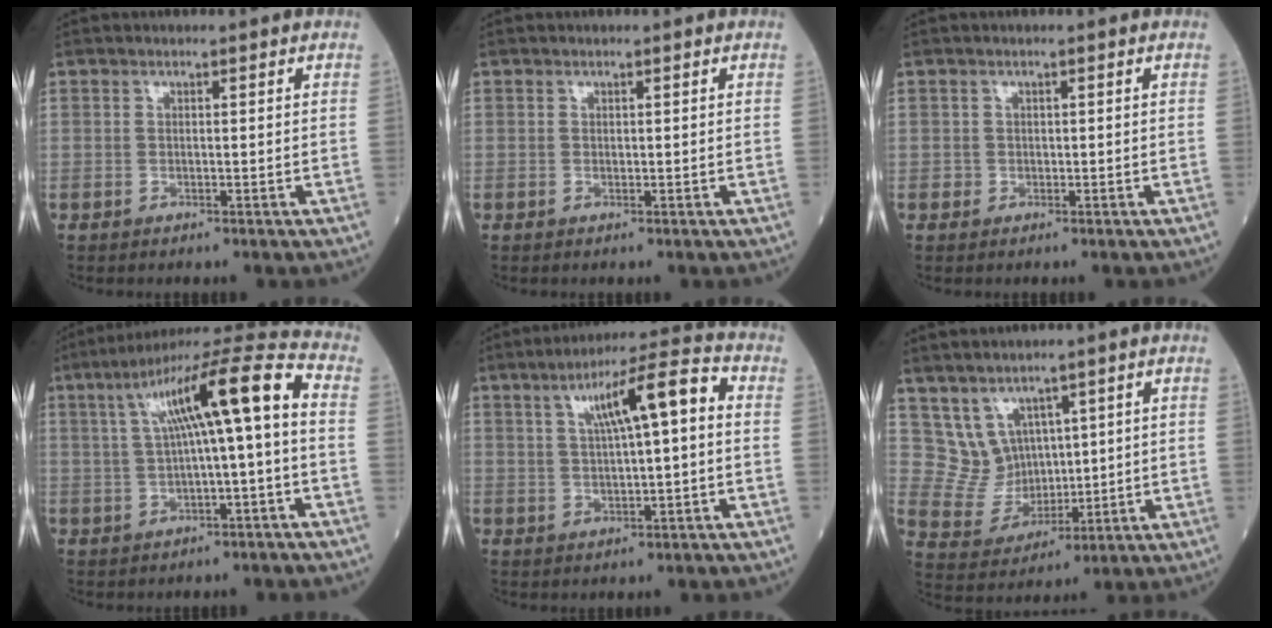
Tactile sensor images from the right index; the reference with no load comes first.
{"total": 0.0}
{"total": 0.7, "force": [-0.3, 0.6, -0.1], "torque": [0.003, 0.006, -0.007]}
{"total": 13.5, "force": [1.7, 0.9, 13.4], "torque": [-0.218, 0.048, 0.027]}
{"total": 9.5, "force": [2.0, 1.2, 9.2], "torque": [-0.149, 0.027, 0.030]}
{"total": 6.3, "force": [3.4, 5.2, 1.0], "torque": [-0.031, 0.021, 0.083]}